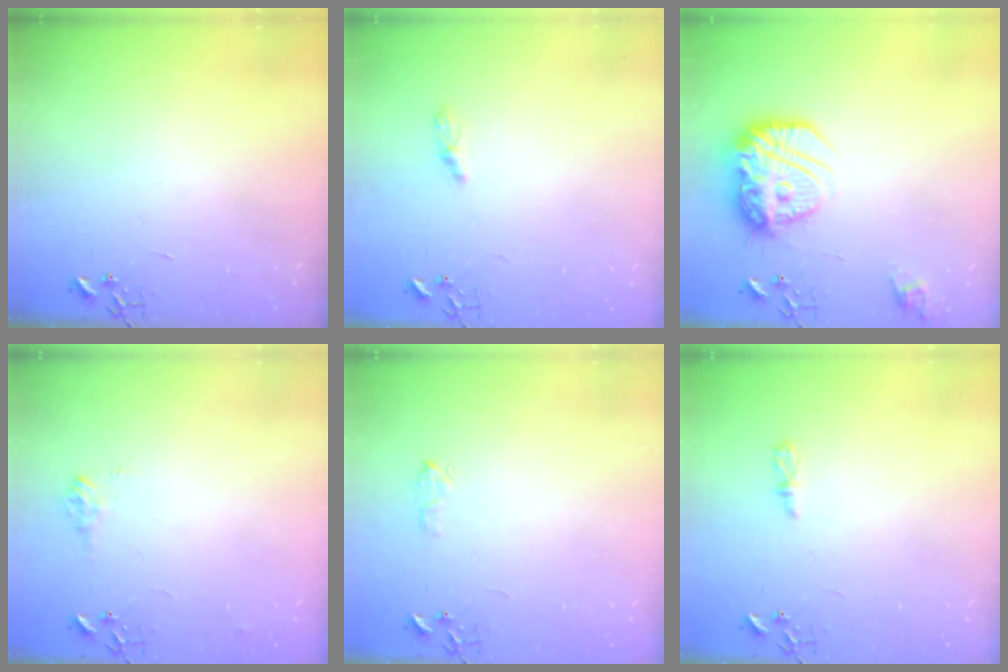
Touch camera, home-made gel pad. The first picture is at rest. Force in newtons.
{"total": 4.7, "press": 4.7, "slide": 0.4}
{"total": 18.9, "press": 18.8, "slide": 1.8}
{"total": 7.7, "press": 7.7, "slide": 0.3}
{"total": 5.5, "press": 5.5, "slide": 0.8}
{"total": 4.4, "press": 4.4, "slide": 0.6}